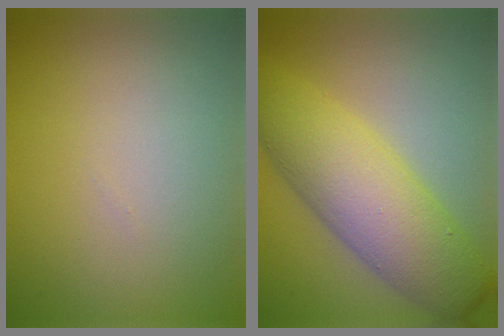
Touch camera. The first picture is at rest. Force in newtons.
{"total": 8.5, "press": 8.5, "slide": 0.1}